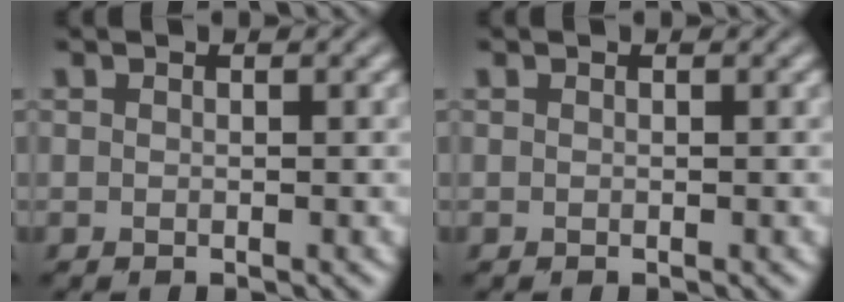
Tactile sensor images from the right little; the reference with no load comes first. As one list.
[{"total": 0.0}]